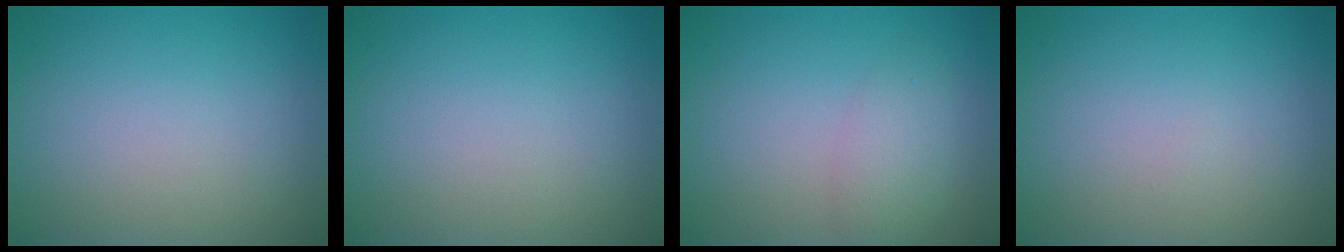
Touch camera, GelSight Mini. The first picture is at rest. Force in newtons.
{"total": 0.0}
{"total": 2.4, "press": 2.4, "slide": 0.1}
{"total": 0.0}